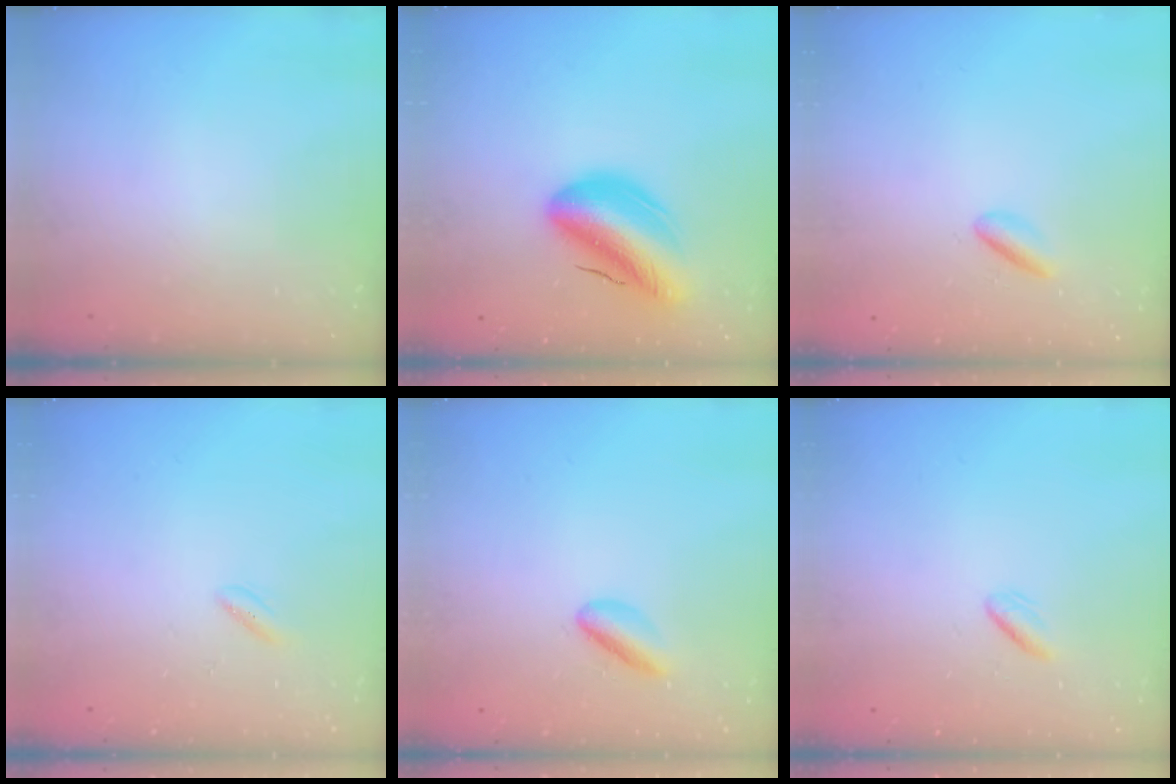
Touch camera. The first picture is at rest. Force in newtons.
{"total": 12.6, "press": 12.1, "slide": 3.4}
{"total": 2.0, "press": 1.9, "slide": 0.5}
{"total": 1.3, "press": 1.2, "slide": 0.6}
{"total": 3.9, "press": 3.8, "slide": 0.6}
{"total": 1.4, "press": 1.1, "slide": 0.9}